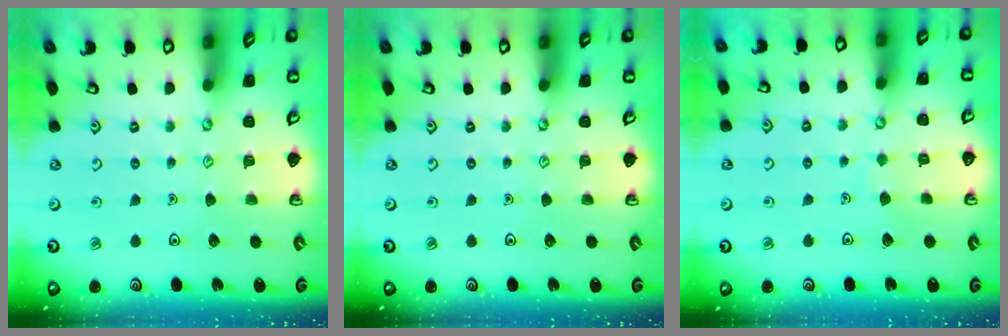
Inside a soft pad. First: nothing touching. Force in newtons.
{"total": 0.0}
{"total": 2.9, "press": 2.9, "slide": 0.2}